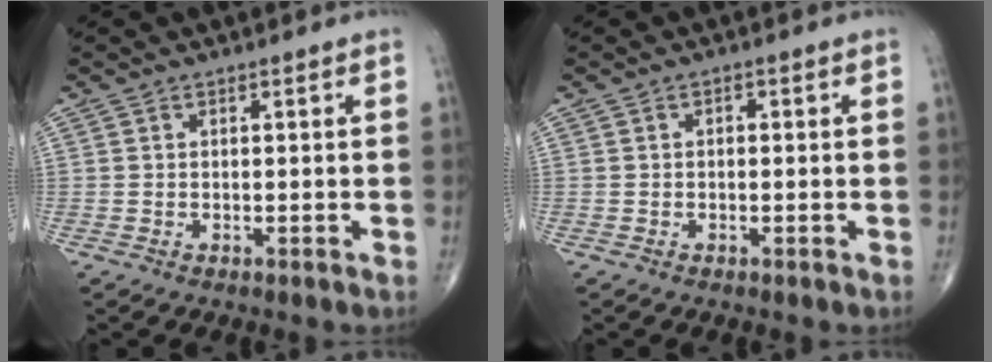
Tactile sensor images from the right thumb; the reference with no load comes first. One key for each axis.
{"total": 0.9, "fx": 0.1, "fy": 0.6, "fz": 0.7, "tx": -0.007, "ty": 0.004, "tz": -0.003}